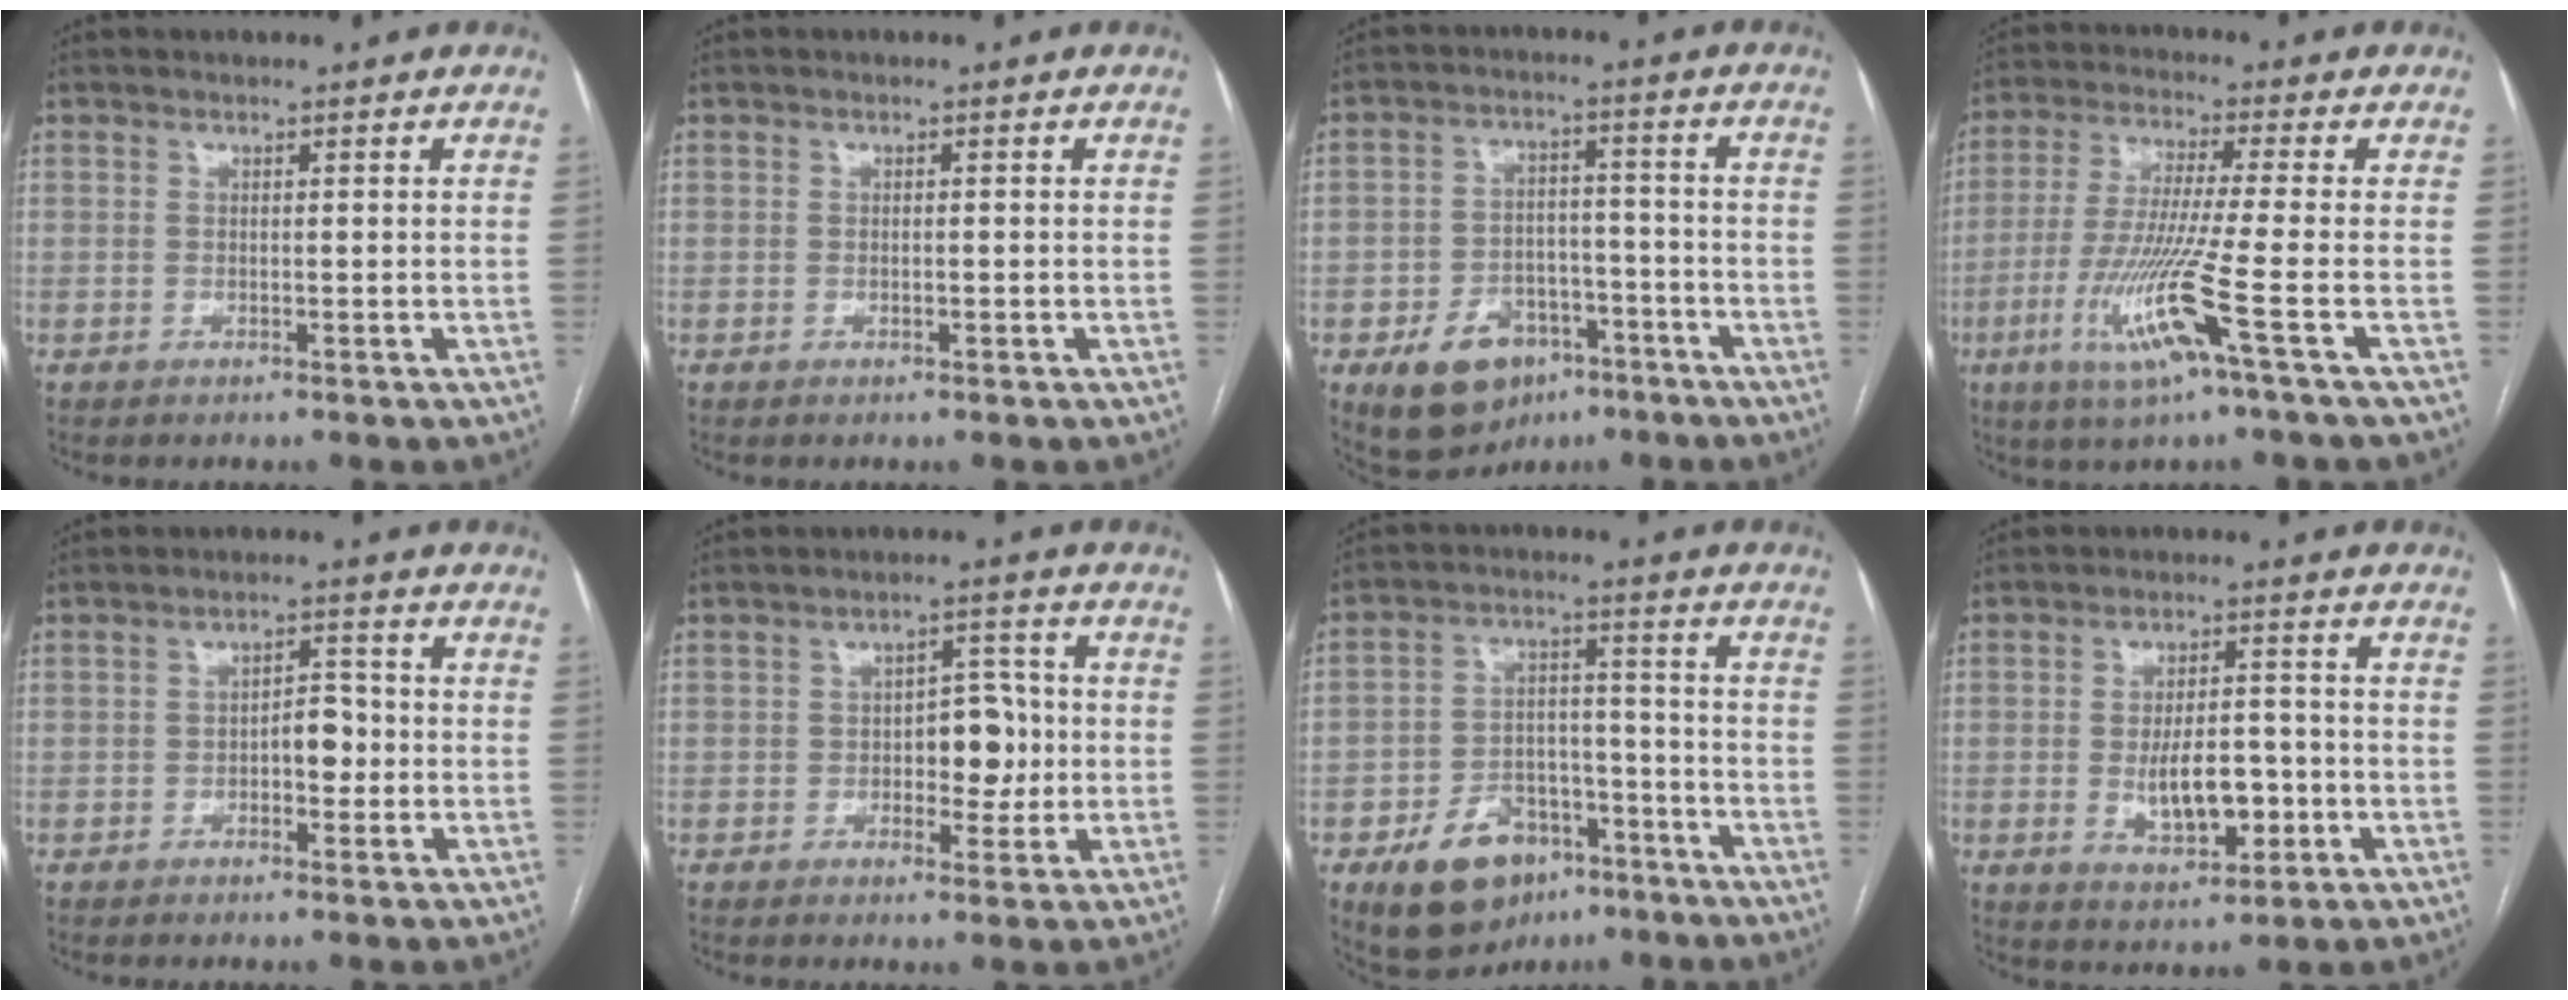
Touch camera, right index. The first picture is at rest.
{"total": 0.7, "force": [-0.2, 0.2, 0.6], "torque": [-0.013, -0.001, 0.000]}
{"total": 10.6, "force": [-5.6, 7.3, 5.2], "torque": [-0.092, 0.018, -0.078]}
{"total": 11.5, "force": [-4.6, -1.3, 10.5], "torque": [-0.217, -0.026, -0.092]}
{"total": 4.0, "force": [-0.9, 2.0, 3.3], "torque": [-0.045, 0.013, -0.015]}
{"total": 6.3, "force": [-0.6, 3.5, 5.2], "torque": [-0.068, 0.016, -0.005]}
{"total": 12.4, "force": [-7.1, 7.9, 6.4], "torque": [-0.108, 0.021, -0.106]}
{"total": 8.3, "force": [-1.7, 3.8, 7.2], "torque": [-0.124, 0.005, -0.019]}